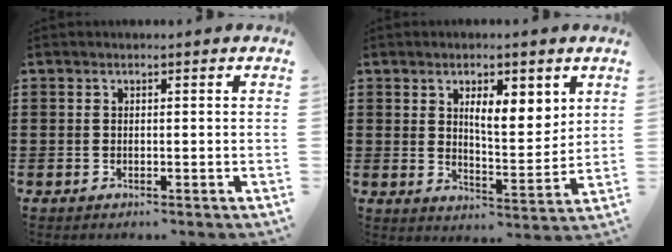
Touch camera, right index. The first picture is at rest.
{"total": 6.8, "force": [3.2, 2.7, 5.3], "torque": [-0.090, -0.008, 0.051]}